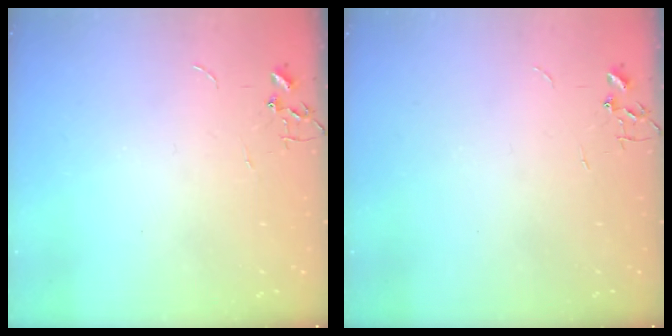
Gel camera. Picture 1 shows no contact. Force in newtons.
{"total": 0.0}